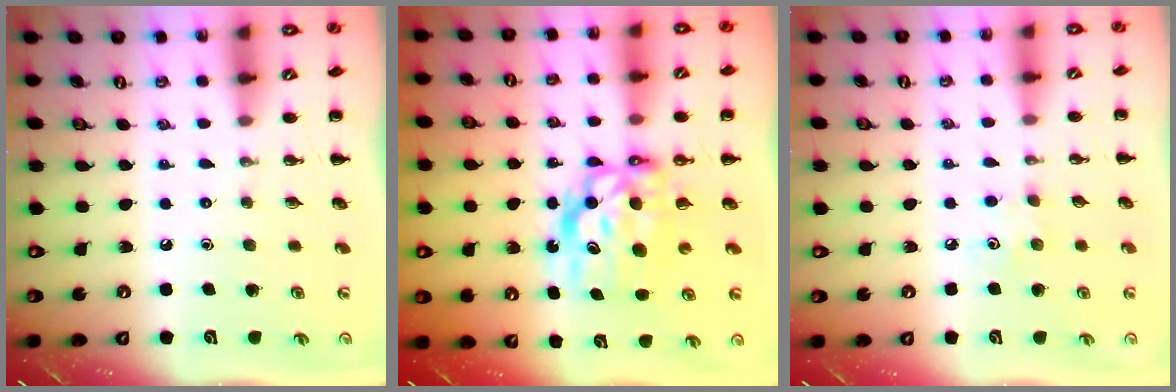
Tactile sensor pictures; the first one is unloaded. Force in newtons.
{"total": 9.1, "press": 8.9, "slide": 2.0}
{"total": 4.0, "press": 3.9, "slide": 0.9}